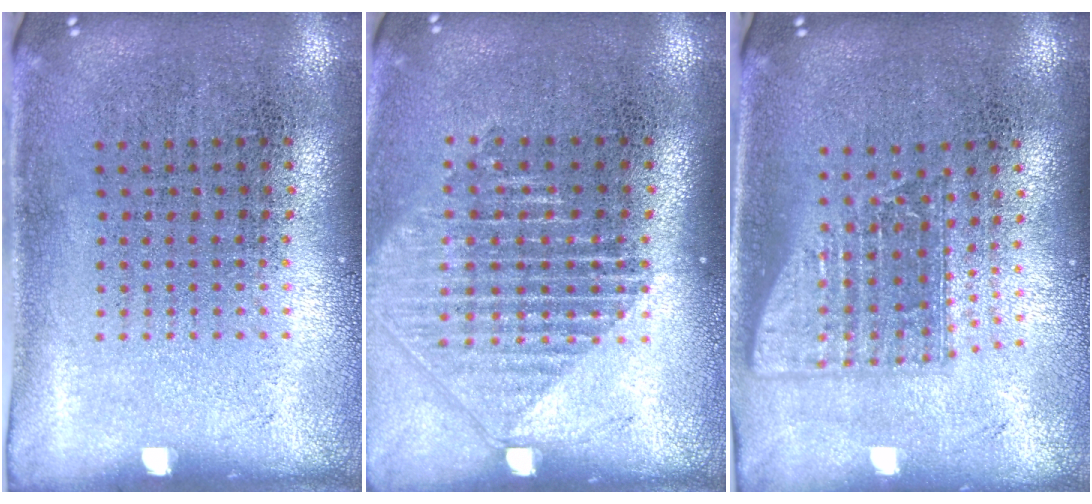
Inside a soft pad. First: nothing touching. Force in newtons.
{"total": 1.4, "press": 1.2, "slide": 0.7}
{"total": 1.5, "press": 1.2, "slide": 1.0}